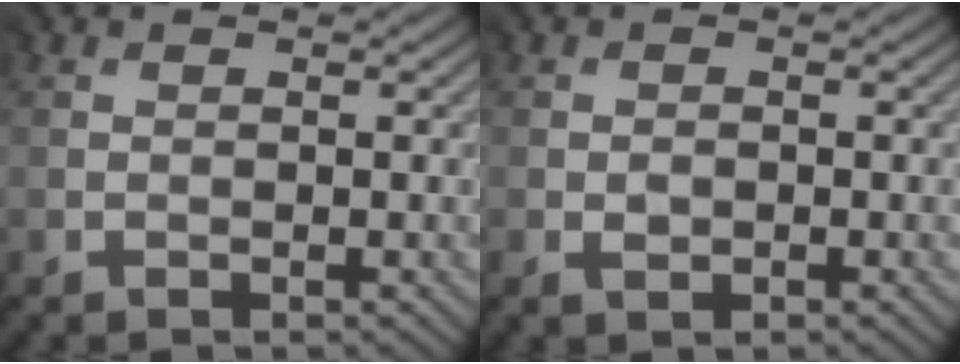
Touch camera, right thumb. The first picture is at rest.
{"total": 0.9, "force": [-0.3, 0.8, 0.3], "torque": [-0.002, -0.003, -0.003]}